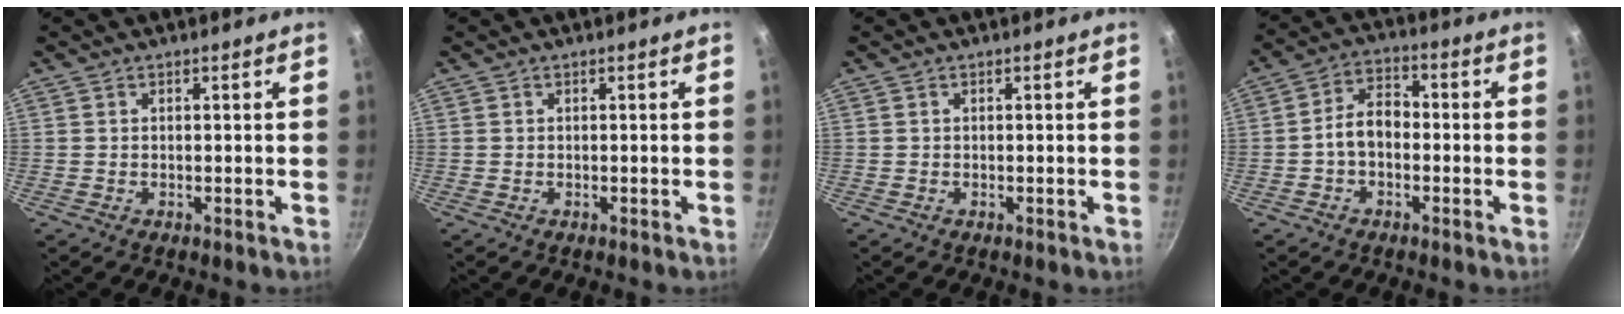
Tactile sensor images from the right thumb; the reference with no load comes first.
{"total": 0.0}
{"total": 0.0}
{"total": 6.7, "force": [-1.3, 4.5, 4.8], "torque": [-0.061, 0.032, -0.034]}